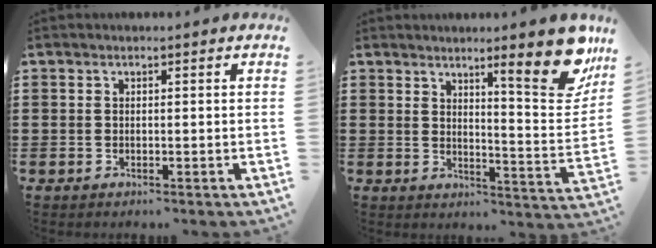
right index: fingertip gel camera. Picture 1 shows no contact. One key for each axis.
{"total": 12.5, "fx": 8.5, "fy": 2.3, "fz": 8.8, "tx": -0.123, "ty": -0.055, "tz": 0.136}